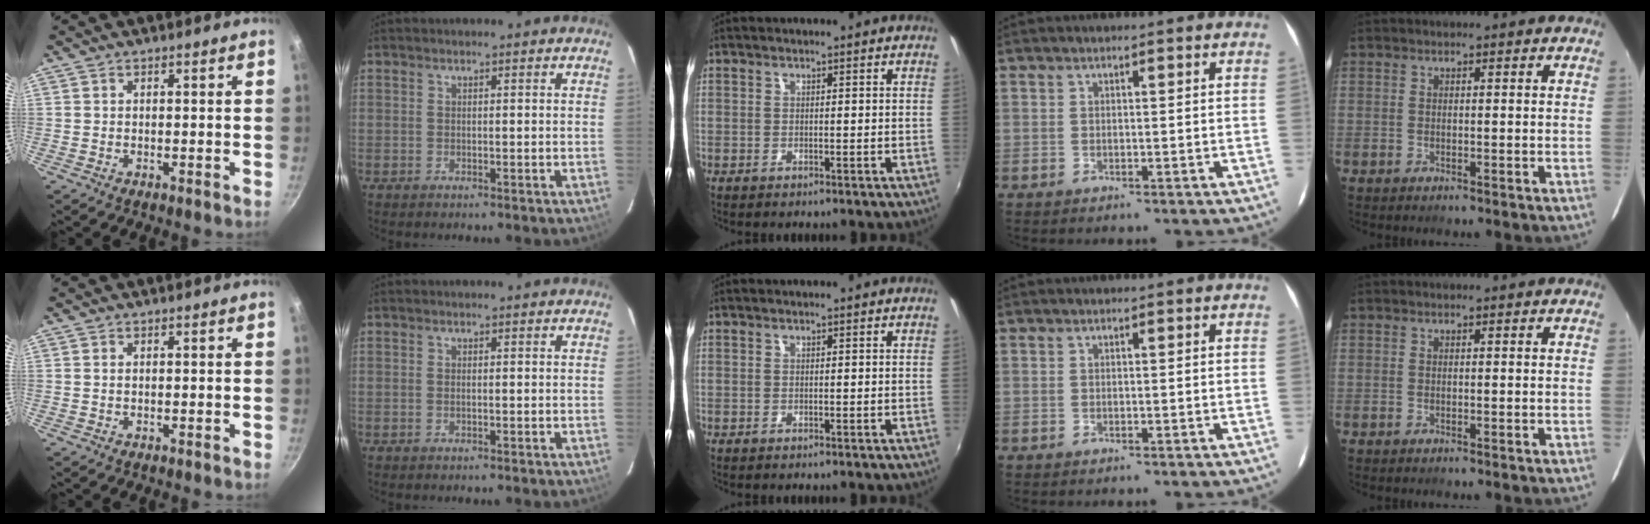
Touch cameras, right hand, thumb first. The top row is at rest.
{"thumb": {"total": 0.6, "force": [0.1, 0.4, 0.5], "torque": [-0.008, 0.001, 0.003]}, "index": {"total": 0.5, "force": [-0.1, 0.1, 0.5], "torque": [-0.011, 0.001, -0.002]}}